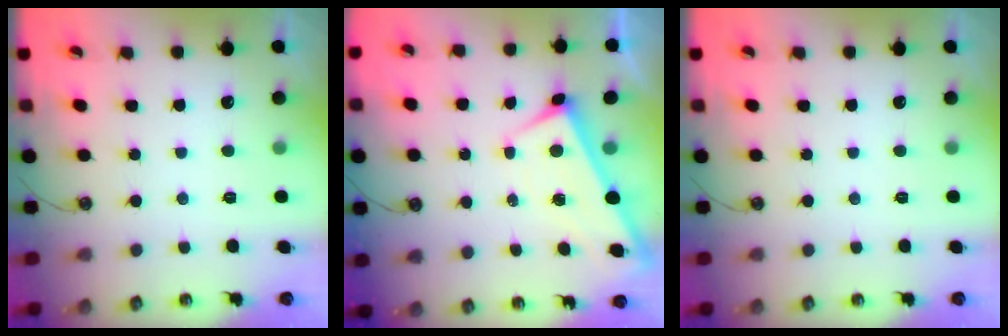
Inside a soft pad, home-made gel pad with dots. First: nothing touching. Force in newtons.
{"total": 1.8, "press": 1.8, "slide": 0.1}
{"total": 0.0}